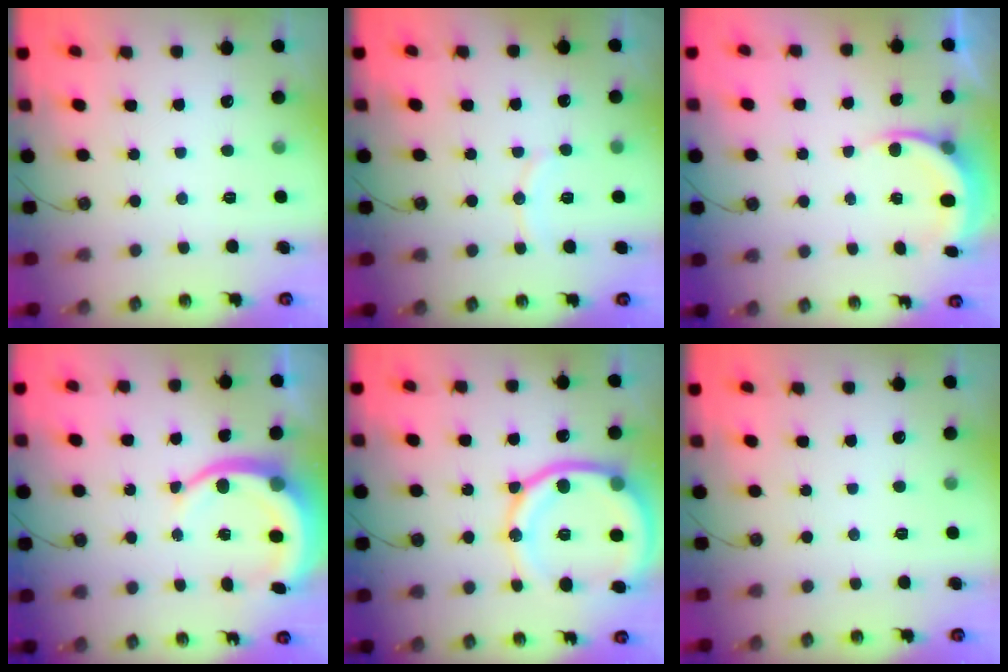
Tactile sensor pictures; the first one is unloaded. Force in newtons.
{"total": 6.3, "press": 6.2, "slide": 0.8}
{"total": 5.9, "press": 5.8, "slide": 1.4}
{"total": 10.0, "press": 9.9, "slide": 1.2}
{"total": 18.7, "press": 18.5, "slide": 2.0}
{"total": 0.0}